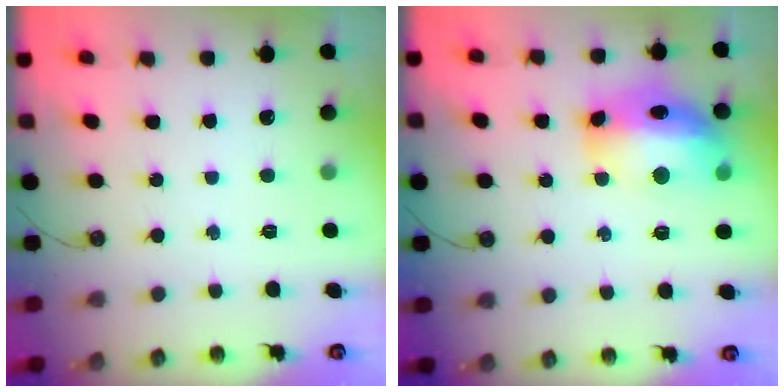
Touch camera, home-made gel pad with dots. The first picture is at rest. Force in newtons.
{"total": 17.2, "press": 17.1, "slide": 1.6}